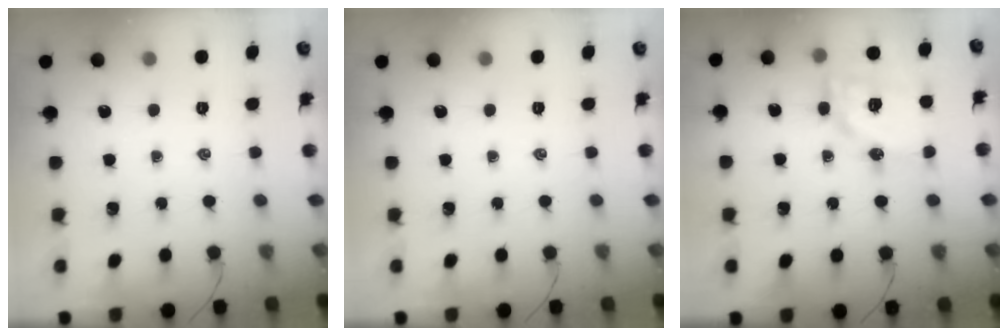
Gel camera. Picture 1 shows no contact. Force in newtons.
{"total": 0.0}
{"total": 14.2, "press": 14.0, "slide": 1.9}